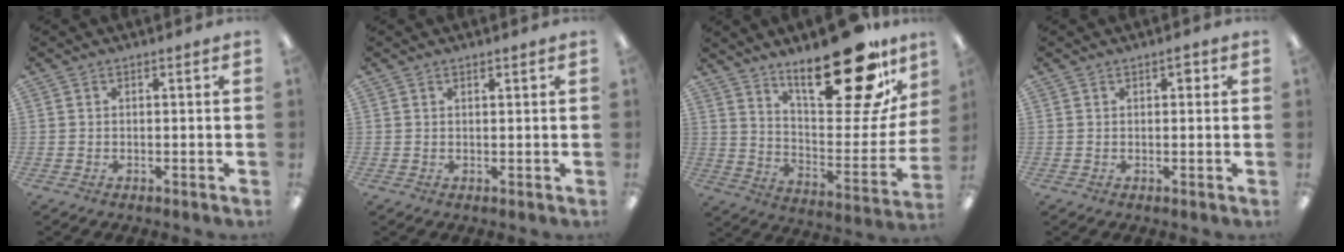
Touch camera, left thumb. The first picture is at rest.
{"total": 0.9, "force": [0.8, 0.2, 0.4], "torque": [-0.009, -0.001, 0.015]}
{"total": 27.0, "force": [18.3, 9.4, 17.5], "torque": [-0.226, -0.131, 0.300]}
{"total": 1.8, "force": [0.9, 0.9, 1.3], "torque": [-0.011, -0.002, 0.011]}